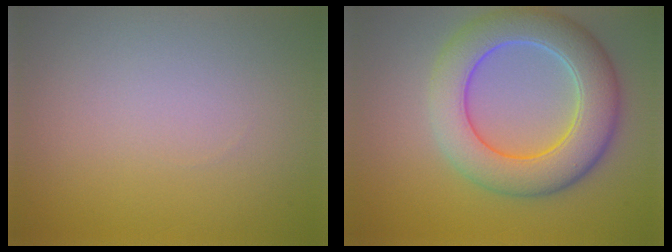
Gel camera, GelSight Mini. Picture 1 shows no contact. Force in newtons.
{"total": 7.8, "press": 7.8, "slide": 0.3}